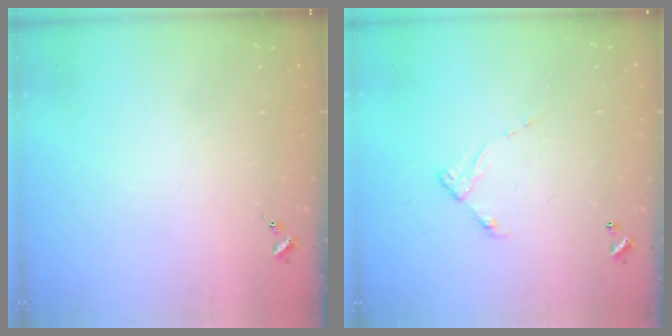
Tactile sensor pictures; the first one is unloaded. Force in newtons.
{"total": 6.1, "press": 6.1, "slide": 0.5}